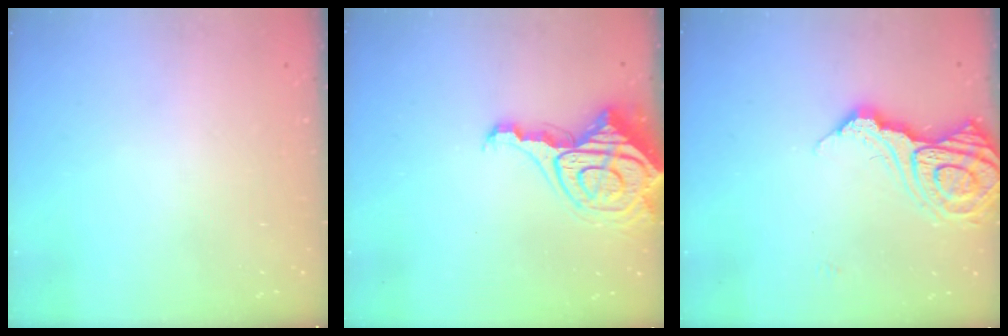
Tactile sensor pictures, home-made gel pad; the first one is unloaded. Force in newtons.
{"total": 13.0, "press": 12.9, "slide": 1.4}
{"total": 15.9, "press": 15.8, "slide": 1.9}